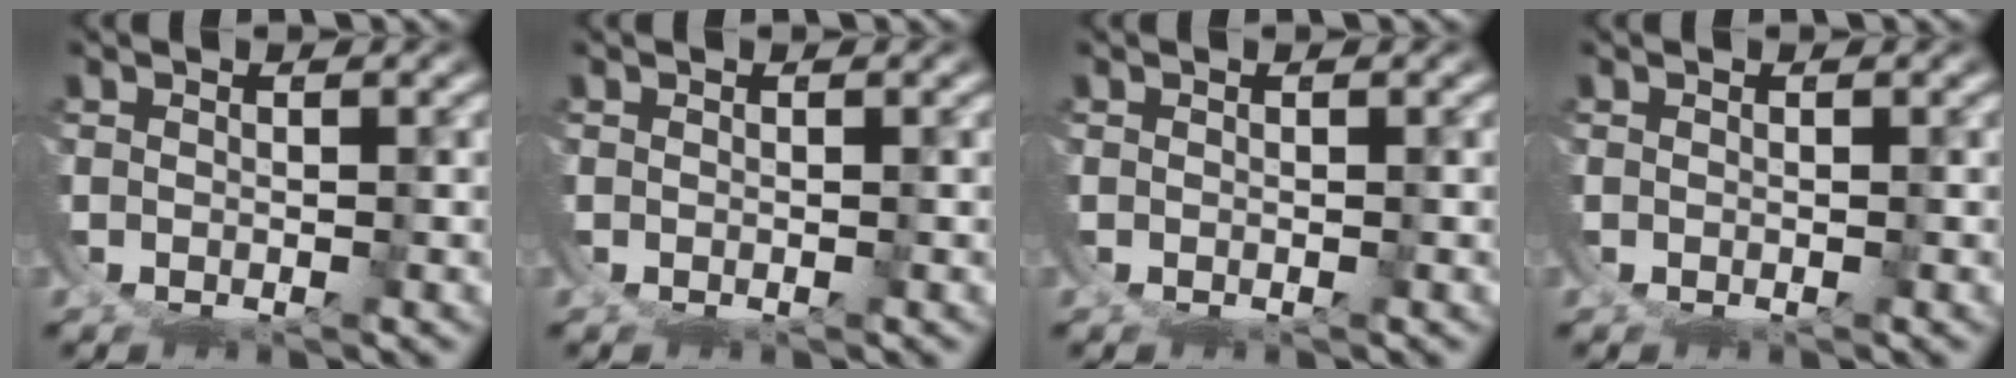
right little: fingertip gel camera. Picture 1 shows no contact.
{"total": 0.0}
{"total": 0.0}
{"total": 0.0}